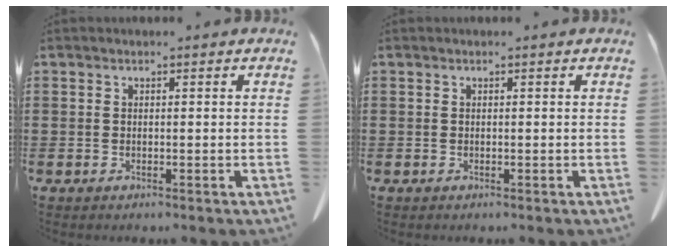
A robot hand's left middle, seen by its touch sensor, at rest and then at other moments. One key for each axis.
{"total": 0.0}